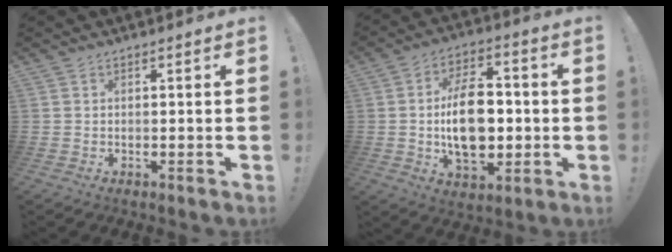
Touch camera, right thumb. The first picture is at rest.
{"total": 16.8, "force": [-1.1, 10.6, 13.0], "torque": [-0.229, 0.003, -0.024]}